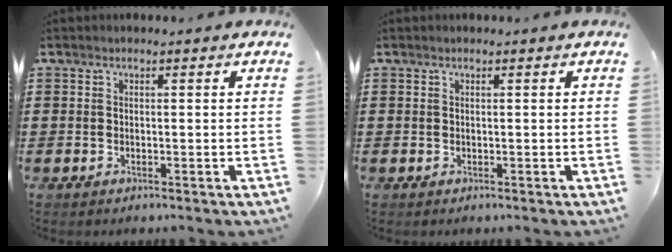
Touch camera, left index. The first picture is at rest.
{"total": 0.0}